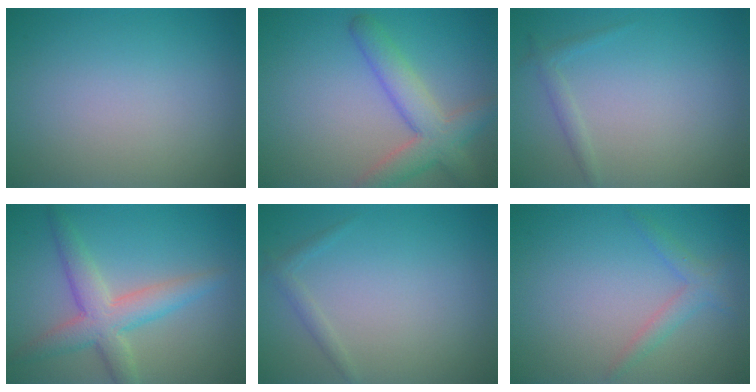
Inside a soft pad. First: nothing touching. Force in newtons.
{"total": 5.0, "press": 5.0, "slide": 0.3}
{"total": 1.0, "press": 1.0, "slide": 0.0}
{"total": 4.6, "press": 4.6, "slide": 0.0}
{"total": 1.0, "press": 1.0, "slide": 0.0}
{"total": 1.8, "press": 1.8, "slide": 0.1}